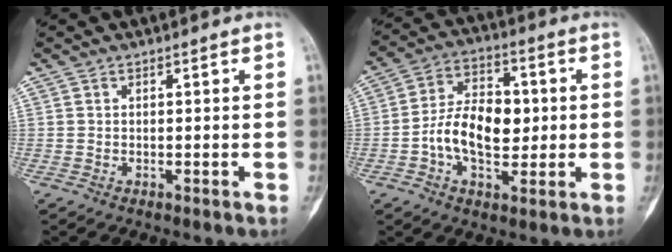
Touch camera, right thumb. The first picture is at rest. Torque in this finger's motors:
{"motor_torque": [0.93, 0.94, 0.44, -0.43, 0.08]}